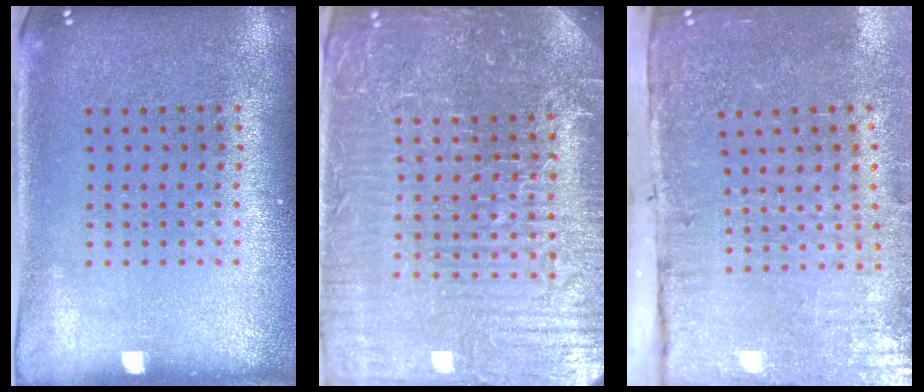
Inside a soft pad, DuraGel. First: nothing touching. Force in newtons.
{"total": 5.7, "press": 5.3, "slide": 2.1}
{"total": 4.7, "press": 3.7, "slide": 2.9}